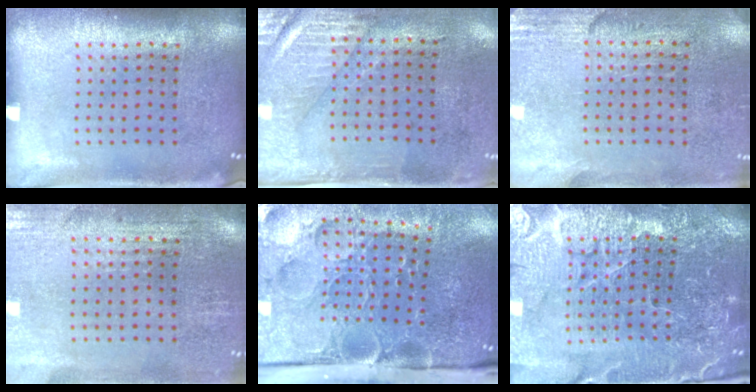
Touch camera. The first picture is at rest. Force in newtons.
{"total": 3.0, "press": 2.5, "slide": 1.6}
{"total": 2.8, "press": 2.5, "slide": 1.4}
{"total": 0.6, "press": 0.5, "slide": 0.4}
{"total": 5.4, "press": 4.1, "slide": 3.4}
{"total": 4.8, "press": 4.6, "slide": 1.3}